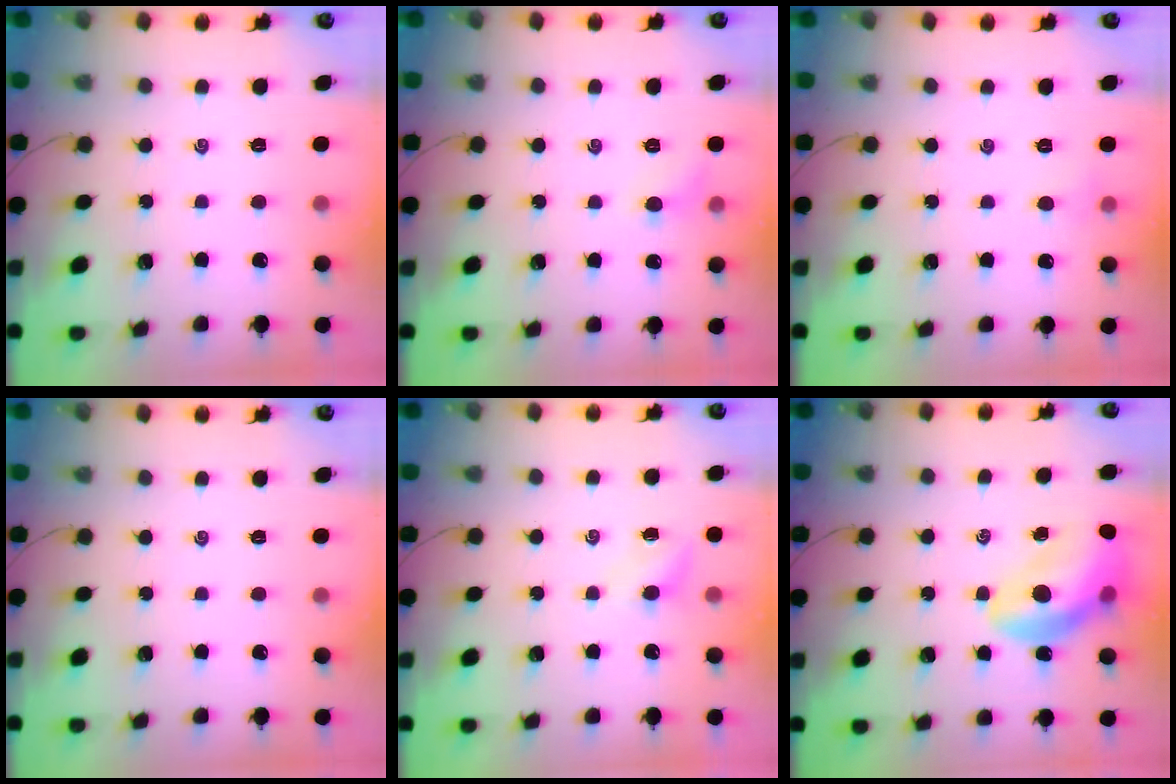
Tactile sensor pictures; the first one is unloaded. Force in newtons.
{"total": 5.6, "press": 5.3, "slide": 1.8}
{"total": 3.8, "press": 3.6, "slide": 1.2}
{"total": 0.0}
{"total": 4.2, "press": 3.9, "slide": 1.3}
{"total": 14.1, "press": 13.6, "slide": 3.8}